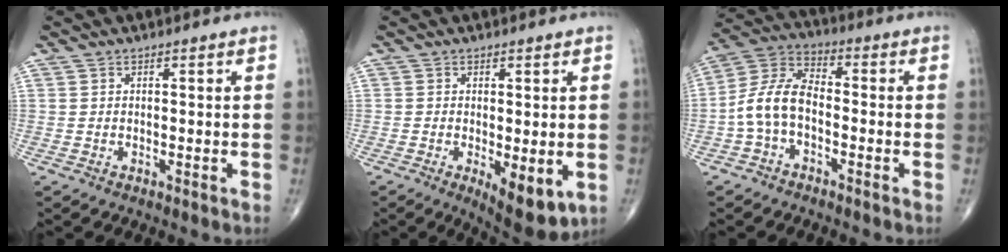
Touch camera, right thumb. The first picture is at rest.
{"total": 8.1, "force": [-2.0, 3.2, 7.2], "torque": [-0.099, -0.020, -0.023]}
{"total": 9.5, "force": [-2.4, 5.7, 7.2], "torque": [-0.141, 0.038, -0.058]}